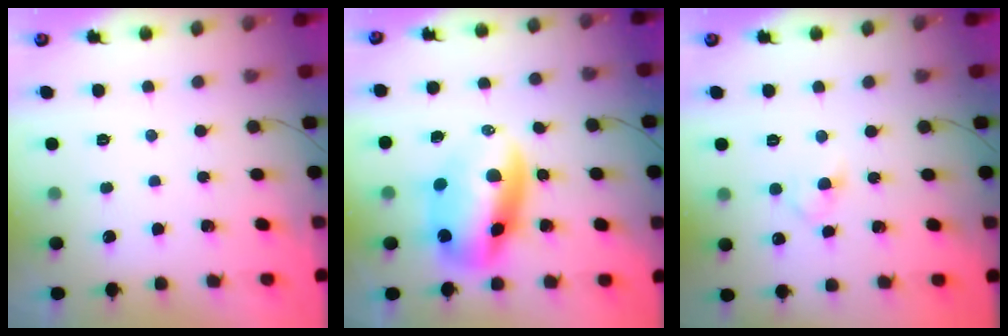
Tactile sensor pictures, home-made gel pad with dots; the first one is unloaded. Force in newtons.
{"total": 12.3, "press": 12.0, "slide": 2.9}
{"total": 2.4, "press": 2.1, "slide": 1.1}